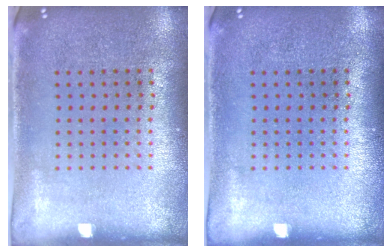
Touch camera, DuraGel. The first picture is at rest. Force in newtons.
{"total": 0.0}